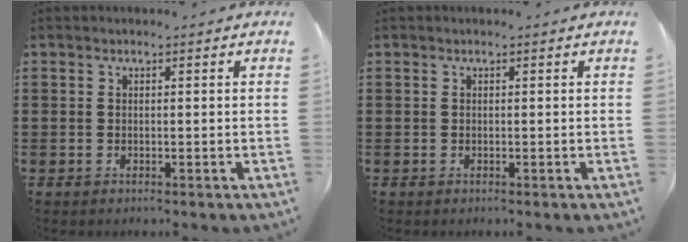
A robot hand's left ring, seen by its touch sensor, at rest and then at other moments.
{"total": 0.0}